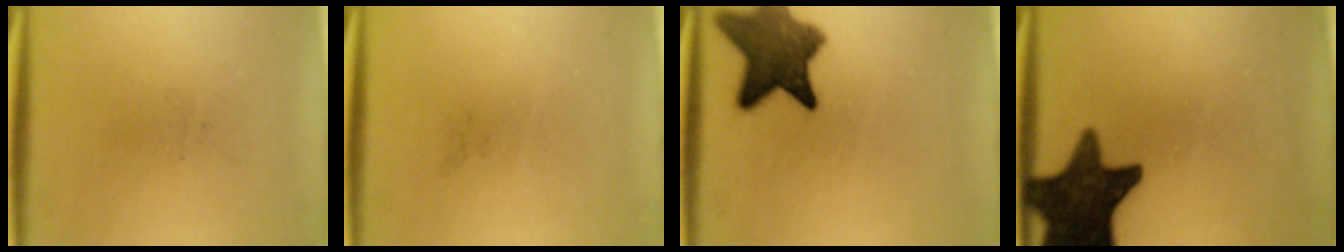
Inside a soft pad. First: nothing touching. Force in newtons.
{"total": 0.0}
{"total": 9.9}
{"total": 14.8}